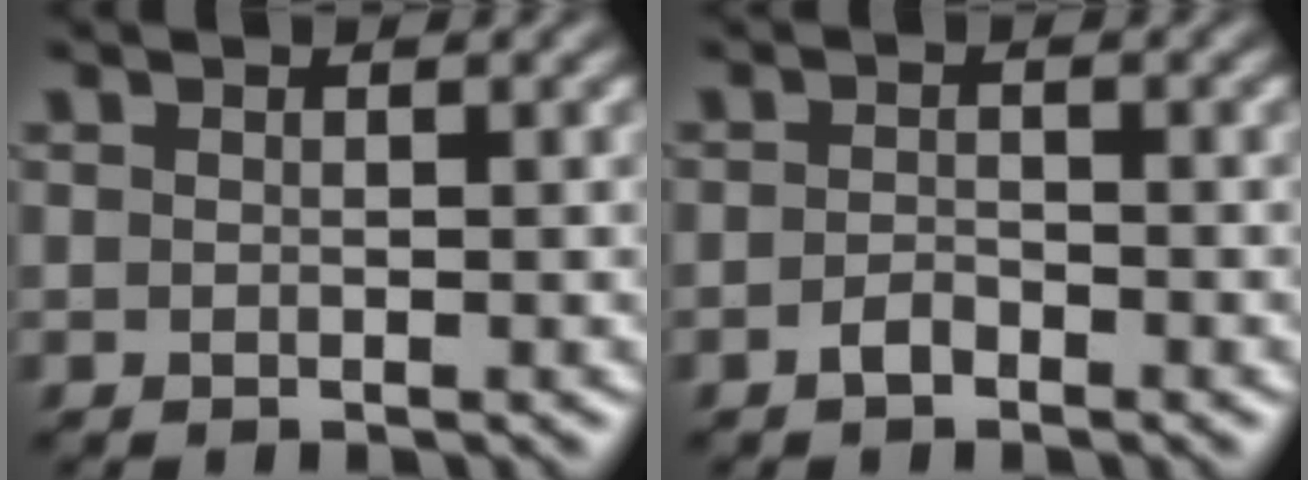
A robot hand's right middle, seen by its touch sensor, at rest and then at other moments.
{"total": 1.3, "force": [-0.8, 0.6, 0.7], "torque": [-0.014, 0.002, -0.018]}